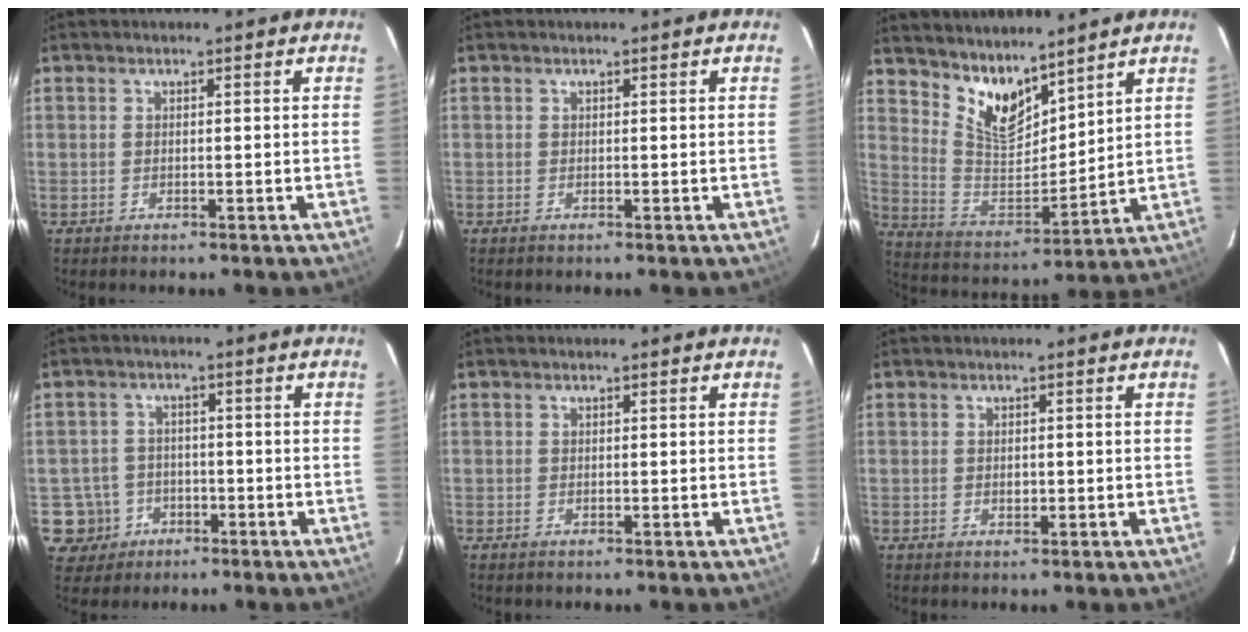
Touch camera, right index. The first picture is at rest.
{"total": 0.0}
{"total": 11.4, "force": [9.1, 4.7, 5.0], "torque": [-0.102, -0.006, 0.181]}
{"total": 6.6, "force": [-2.3, 6.2, 0.4], "torque": [-0.026, 0.024, -0.034]}
{"total": 0.0}
{"total": 1.0, "force": [-0.1, 0.8, 0.5], "torque": [-0.010, -0.001, 0.000]}